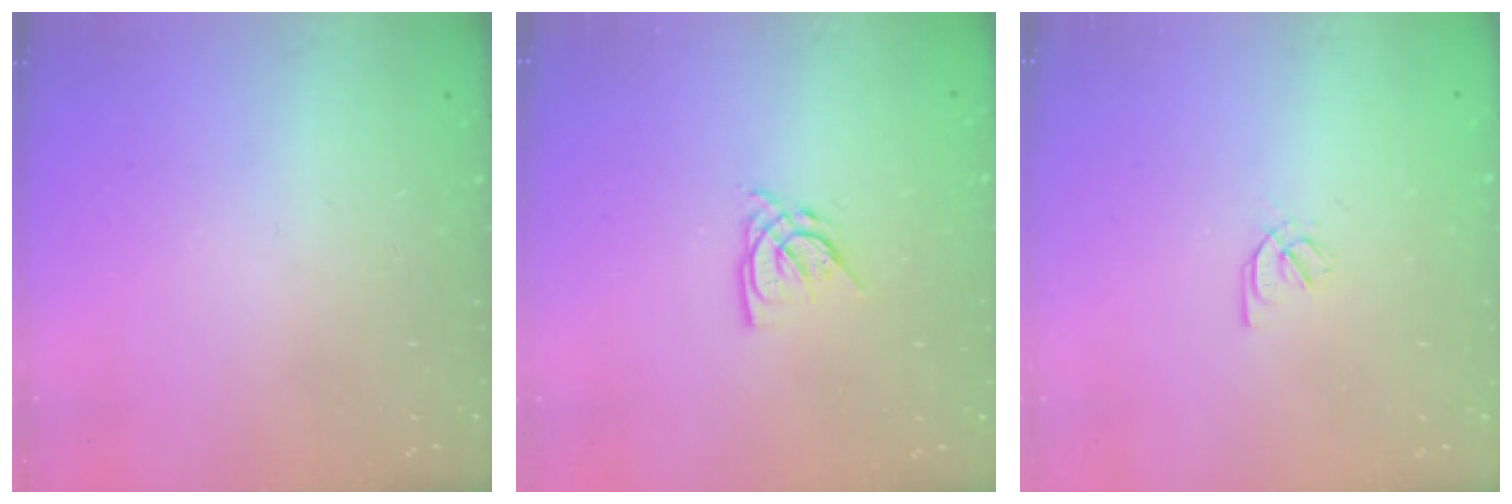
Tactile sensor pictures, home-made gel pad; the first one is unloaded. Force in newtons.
{"total": 5.4, "press": 5.4, "slide": 0.1}
{"total": 2.2, "press": 2.1, "slide": 0.6}